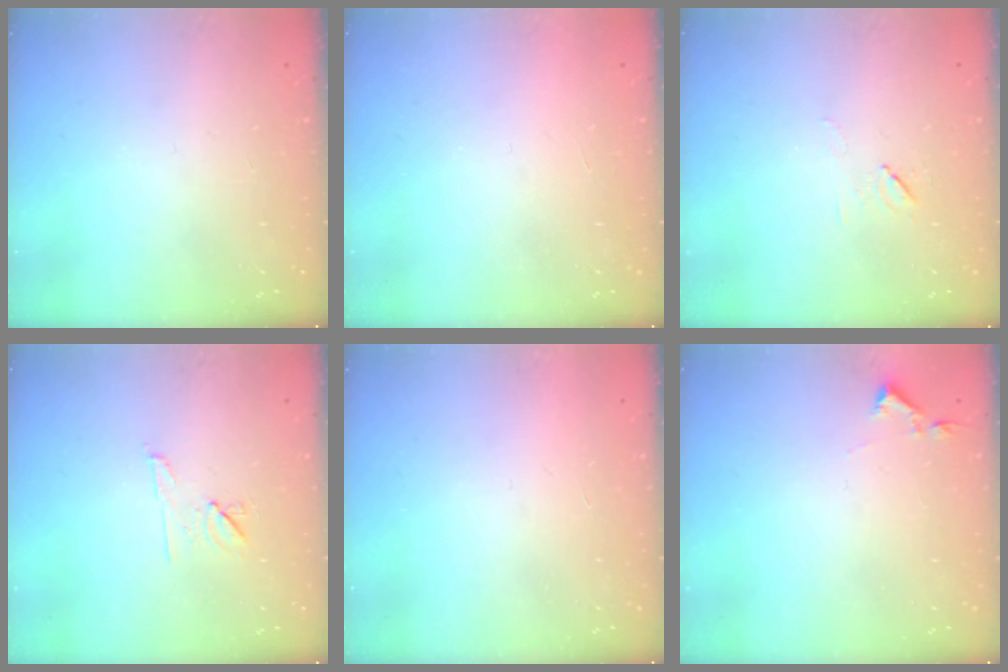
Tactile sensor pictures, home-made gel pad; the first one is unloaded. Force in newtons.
{"total": 1.6, "press": 1.6, "slide": 0.1}
{"total": 5.4, "press": 5.3, "slide": 1.0}
{"total": 7.0, "press": 6.9, "slide": 0.9}
{"total": 1.5, "press": 1.5, "slide": 0.1}
{"total": 2.9, "press": 2.9, "slide": 0.5}